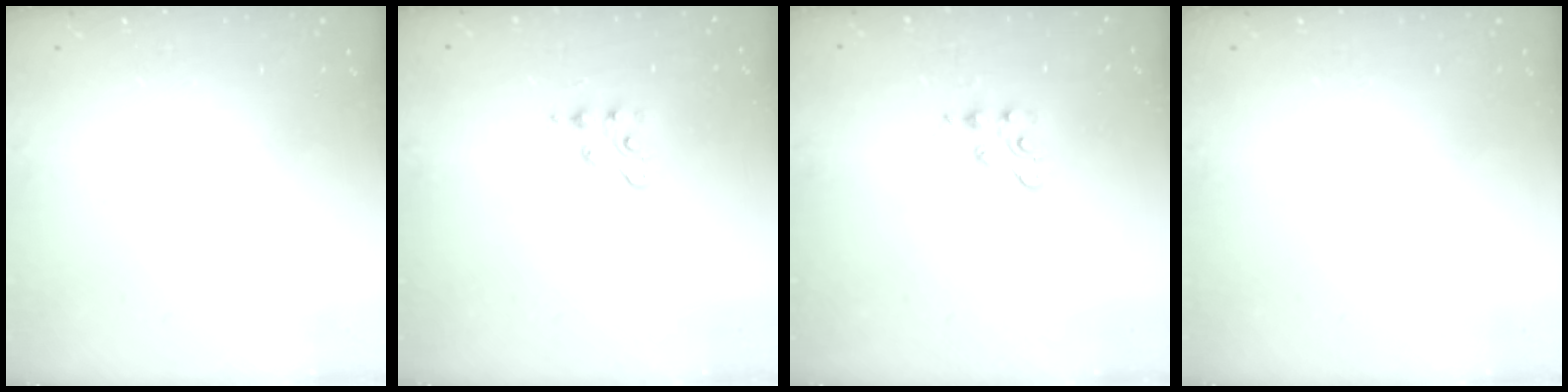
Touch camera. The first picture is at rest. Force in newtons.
{"total": 4.3, "press": 4.2, "slide": 0.6}
{"total": 3.5, "press": 3.5, "slide": 0.4}
{"total": 0.0}